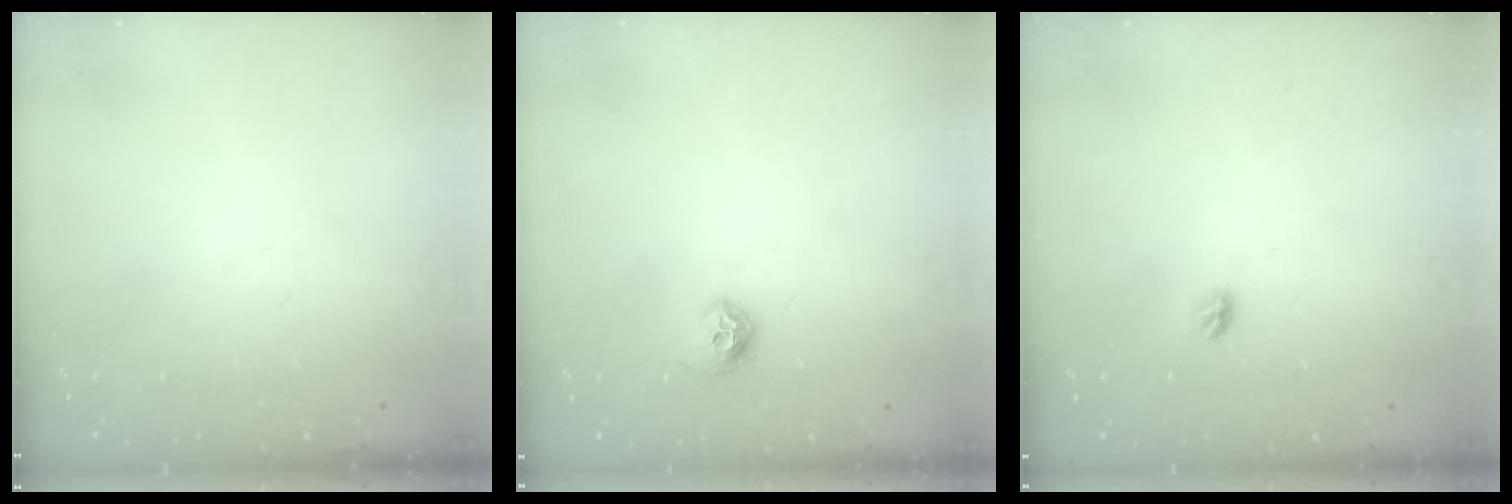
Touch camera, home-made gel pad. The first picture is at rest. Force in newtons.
{"total": 6.9, "press": 6.8, "slide": 1.0}
{"total": 5.1, "press": 5.1, "slide": 0.5}